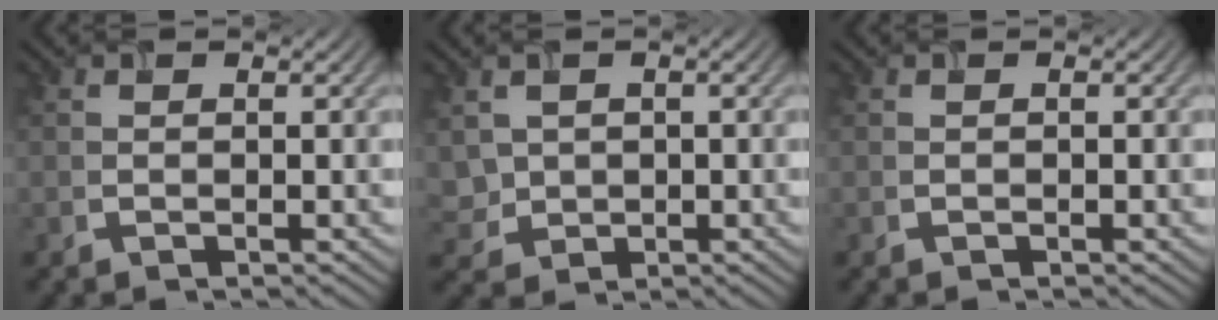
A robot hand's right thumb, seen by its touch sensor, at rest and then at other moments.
{"total": 2.9, "force": [0.7, 2.6, 1.0], "torque": [-0.037, -0.006, 0.017]}
{"total": 0.0}